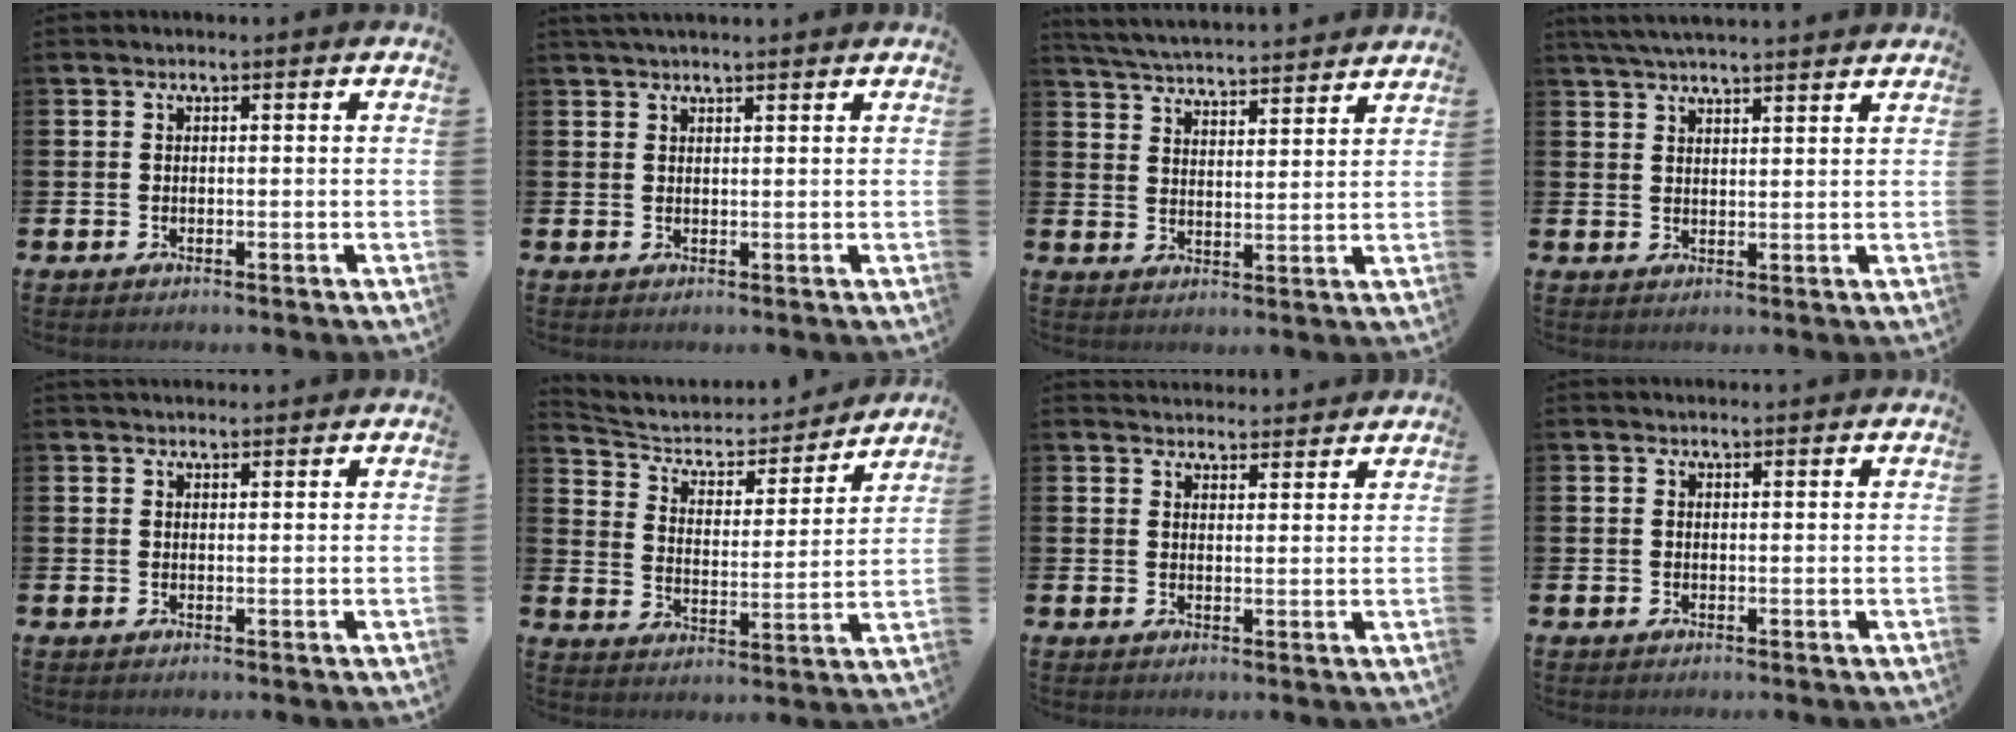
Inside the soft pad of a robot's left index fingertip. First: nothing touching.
{"total": 1.7, "force": [1.6, 0.1, 0.5], "torque": [-0.011, 0.001, 0.029]}
{"total": 5.1, "force": [5.1, 0.1, 0.4], "torque": [-0.032, -0.038, 0.089]}
{"total": 4.2, "force": [4.1, 0.0, 0.9], "torque": [-0.034, -0.008, 0.077]}
{"total": 1.5, "force": [1.5, 0.4, 0.1], "torque": [0.005, -0.002, 0.026]}
{"total": 5.7, "force": [5.1, 2.4, 1.2], "torque": [-0.059, -0.039, 0.082]}
{"total": 3.2, "force": [3.1, 0.5, -0.2], "torque": [0.007, -0.020, 0.056]}
{"total": 0.7, "force": [0.7, 0.2, 0.1], "torque": [0.010, -0.003, 0.011]}